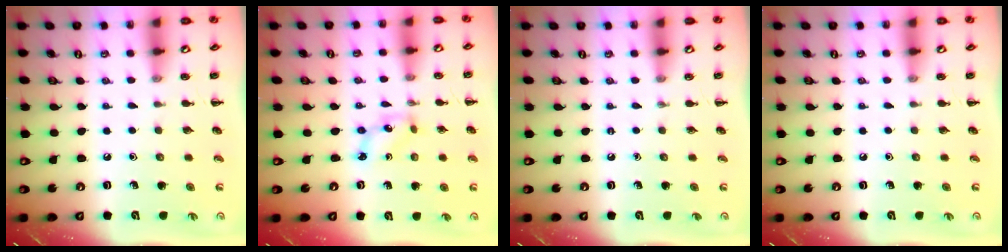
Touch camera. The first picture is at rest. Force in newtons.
{"total": 2.8, "press": 2.7, "slide": 0.7}
{"total": 0.0}
{"total": 0.0}